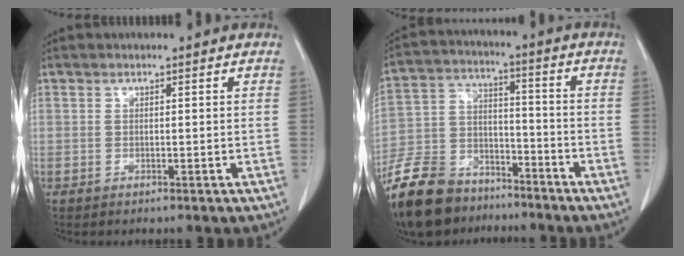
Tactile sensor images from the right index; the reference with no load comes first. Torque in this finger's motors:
{"motor_torque": [-0.12, -0.83, -1.06, -0.21]}